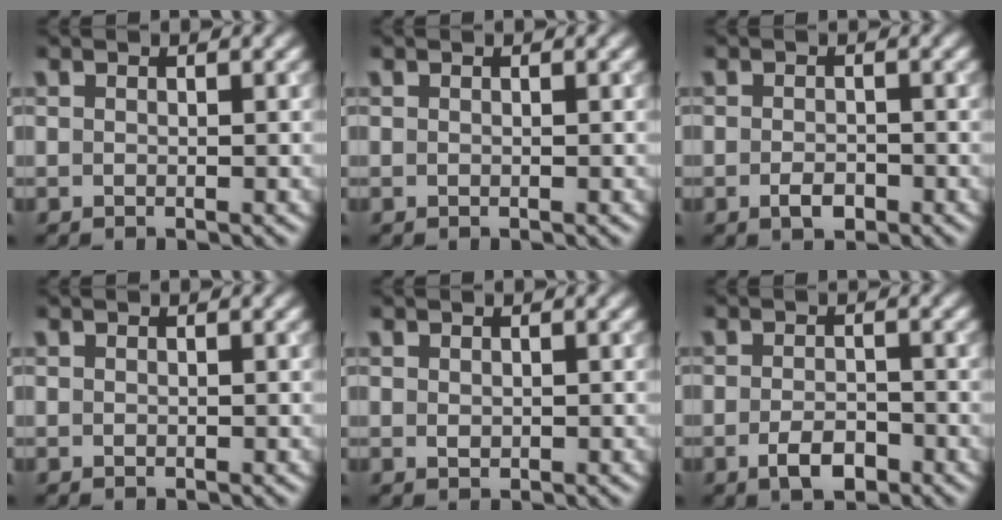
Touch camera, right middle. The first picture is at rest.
{"total": 0.0}
{"total": 1.7, "force": [-0.8, 0.9, 1.2], "torque": [-0.022, -0.002, -0.016]}
{"total": 0.0}
{"total": 0.6, "force": [0.1, 0.5, 0.3], "torque": [-0.004, -0.003, 0.004]}
{"total": 2.7, "force": [-1.4, 1.3, 1.9], "torque": [-0.034, -0.002, -0.027]}